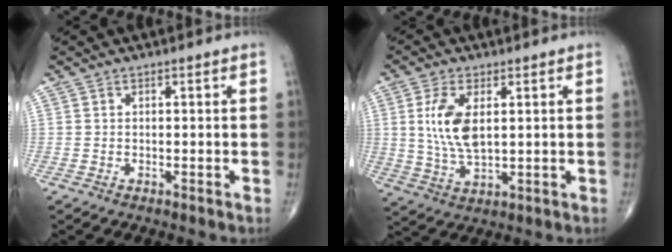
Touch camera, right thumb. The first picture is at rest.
{"total": 9.2, "force": [1.9, 4.3, 7.8], "torque": [-0.162, -0.012, 0.043]}